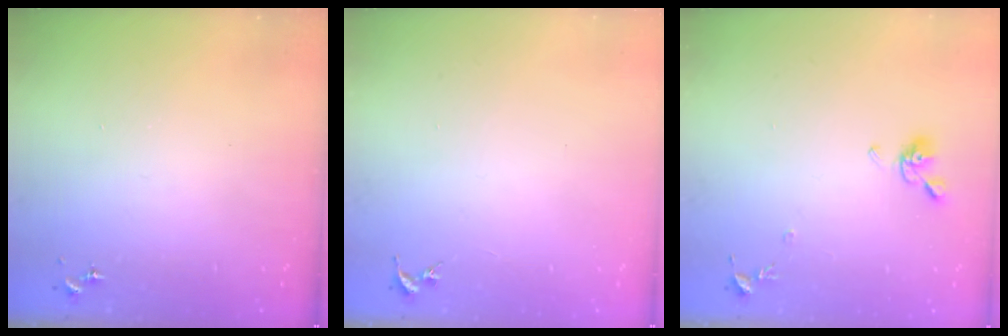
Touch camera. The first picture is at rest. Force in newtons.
{"total": 0.0}
{"total": 8.6, "press": 8.5, "slide": 1.1}